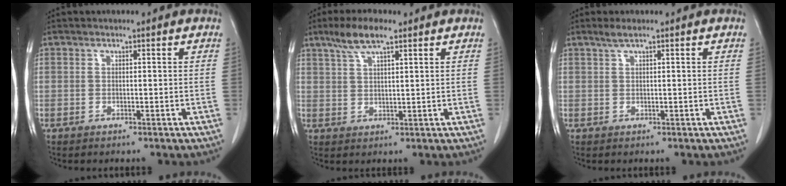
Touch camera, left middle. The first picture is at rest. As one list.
[{"total": 5.8, "force": [4.0, 1.0, 4.1], "torque": [-0.090, 0.011, 0.077]}, {"total": 1.6, "force": [1.1, 0.0, 1.1], "torque": [-0.028, 0.007, 0.025]}]